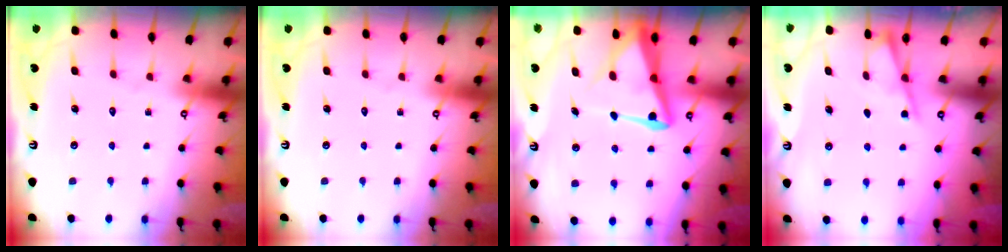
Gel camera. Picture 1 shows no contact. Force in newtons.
{"total": 0.0}
{"total": 8.7, "press": 8.6, "slide": 1.0}
{"total": 2.7, "press": 2.7, "slide": 0.3}